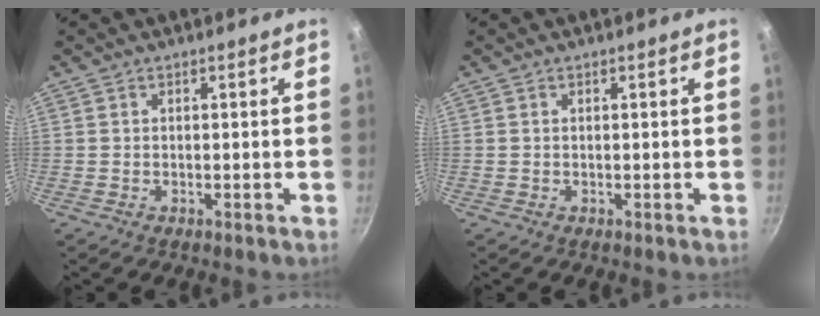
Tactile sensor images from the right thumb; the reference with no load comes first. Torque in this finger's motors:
{"motor_torque": [0.14, 0.02, -0.33, -0.04, 0.02]}